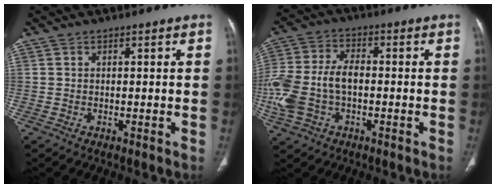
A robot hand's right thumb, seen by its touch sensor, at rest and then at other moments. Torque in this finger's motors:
{"motor_torque": [1.88, 1.66, 1.80, -0.64, 0.19]}